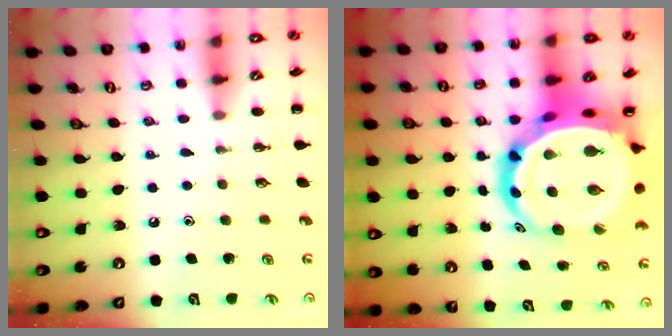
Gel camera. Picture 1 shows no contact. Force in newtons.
{"total": 16.0, "press": 15.5, "slide": 4.1}